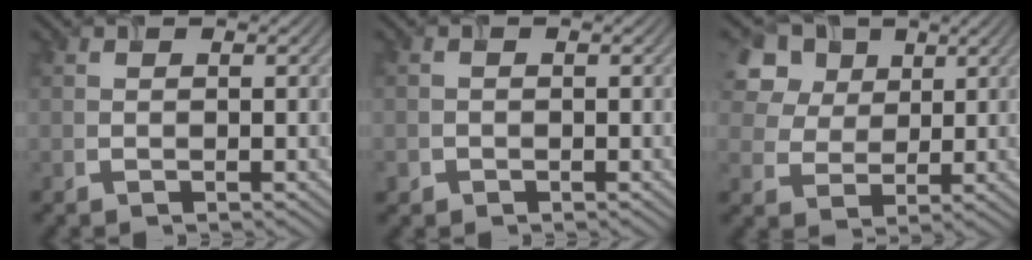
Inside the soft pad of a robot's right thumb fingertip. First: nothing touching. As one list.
[{"total": 1.1, "force": [-0.6, 0.9, -0.1], "torque": [0.006, -0.006, -0.014]}, {"total": 8.0, "force": [3.7, 5.9, 4.0], "torque": [-0.114, 0.009, 0.062]}]